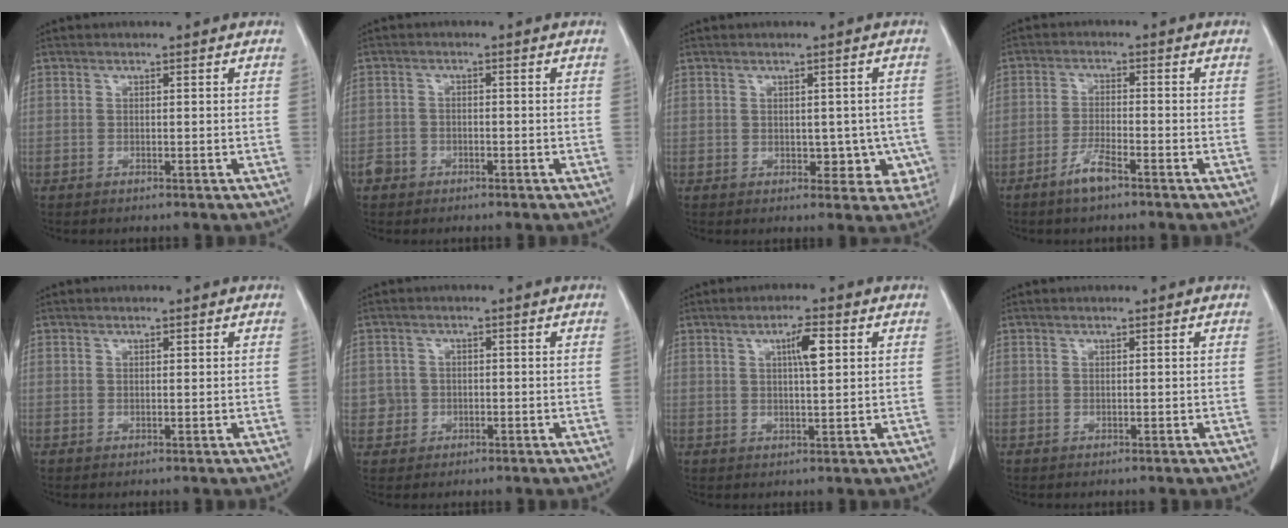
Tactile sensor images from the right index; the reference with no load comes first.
{"total": 2.4, "force": [-1.4, 1.8, 0.4], "torque": [-0.009, 0.008, -0.027]}
{"total": 5.3, "force": [-0.6, 3.7, 3.8], "torque": [-0.020, 0.015, 0.001]}
{"total": 4.1, "force": [-2.9, 0.4, 2.8], "torque": [-0.060, -0.002, -0.055]}
{"total": 0.0}
{"total": 2.8, "force": [-0.4, 2.7, 0.1], "torque": [0.009, 0.009, -0.006]}
{"total": 4.2, "force": [1.4, 0.6, 3.9], "torque": [-0.068, 0.003, 0.024]}
{"total": 0.0}